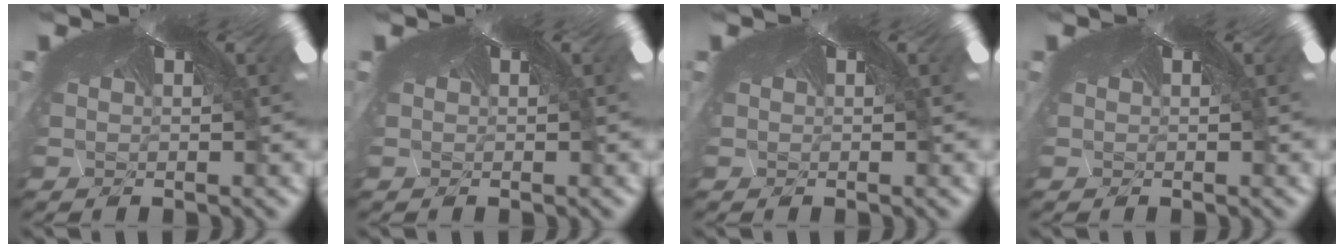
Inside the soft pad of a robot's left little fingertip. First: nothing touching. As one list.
[{"total": 0.0}, {"total": 0.0}, {"total": 0.0}]